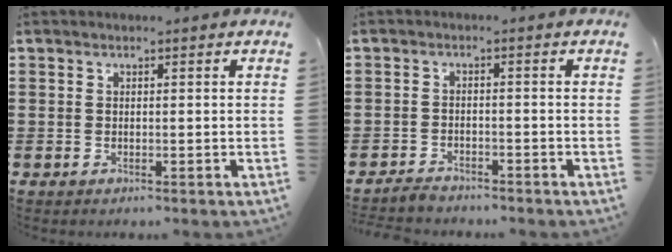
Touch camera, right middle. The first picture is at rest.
{"total": 2.2, "force": [-2.1, 0.4, 0.1], "torque": [-0.008, 0.001, -0.046]}